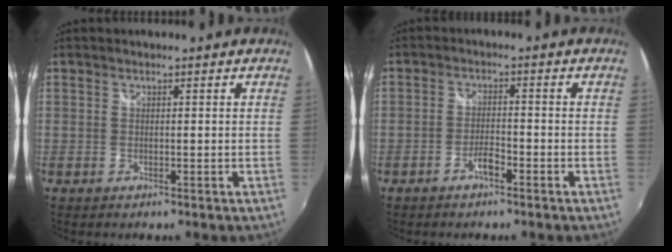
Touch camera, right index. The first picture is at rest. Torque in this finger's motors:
{"motor_torque": [0.38, 0.18, 0.23, 0.05]}